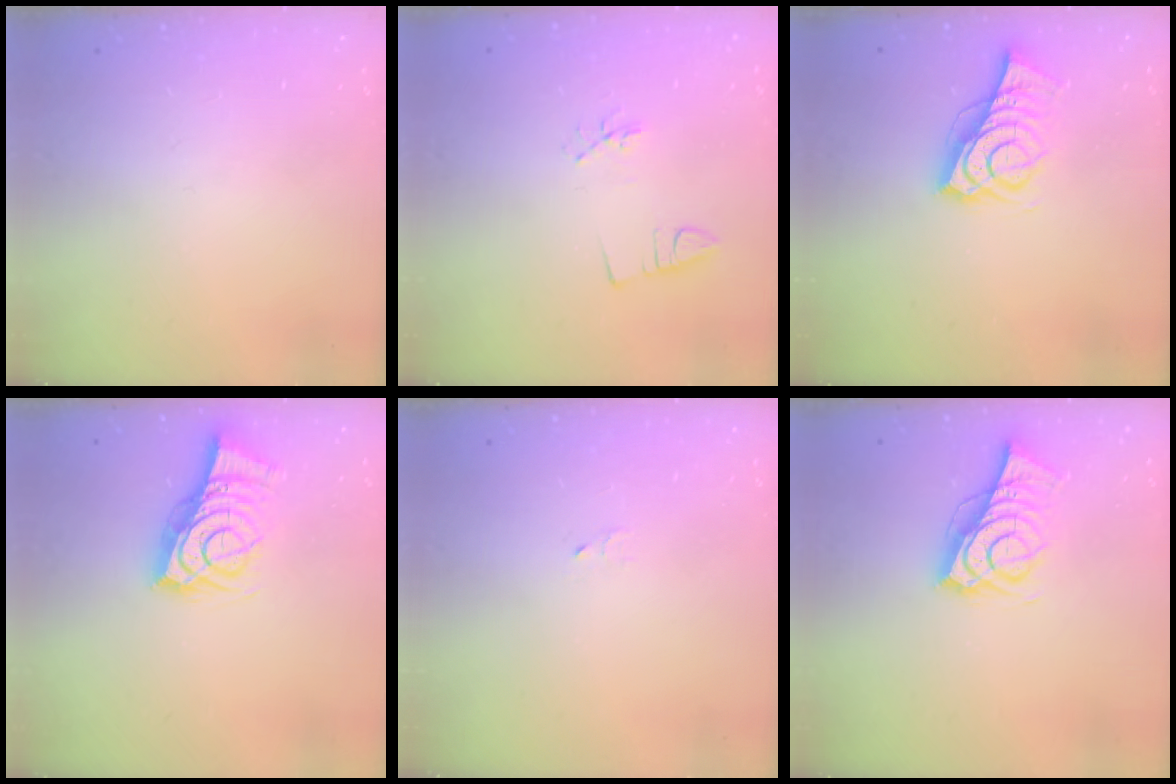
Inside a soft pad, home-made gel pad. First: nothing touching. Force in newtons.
{"total": 2.6, "press": 2.3, "slide": 1.3}
{"total": 8.9, "press": 8.3, "slide": 3.2}
{"total": 7.1, "press": 7.1, "slide": 0.6}
{"total": 2.4, "press": 2.4, "slide": 0.2}
{"total": 8.9, "press": 8.5, "slide": 2.8}